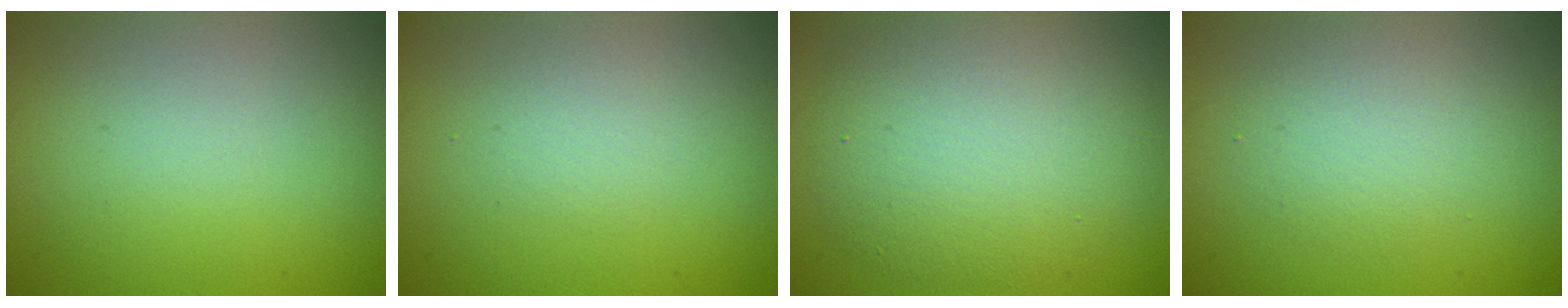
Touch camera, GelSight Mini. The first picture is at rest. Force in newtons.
{"total": 1.3, "press": 1.3, "slide": 0.0}
{"total": 7.1, "press": 7.1, "slide": 0.5}
{"total": 2.7, "press": 2.7, "slide": 0.2}